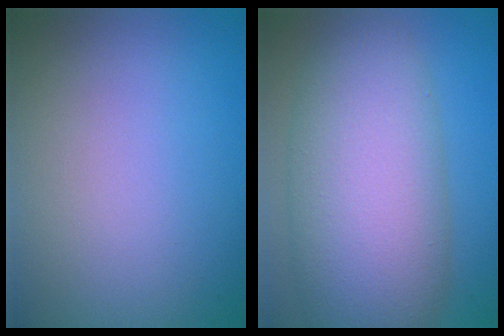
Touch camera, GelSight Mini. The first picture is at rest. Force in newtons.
{"total": 11.4, "press": 11.4, "slide": 0.5}